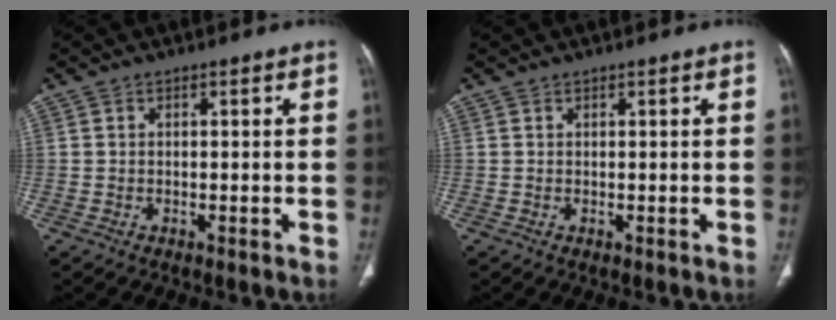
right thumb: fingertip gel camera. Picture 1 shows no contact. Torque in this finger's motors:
{"motor_torque": [-0.45, -0.02, 0.11, 0.45, 0.04]}